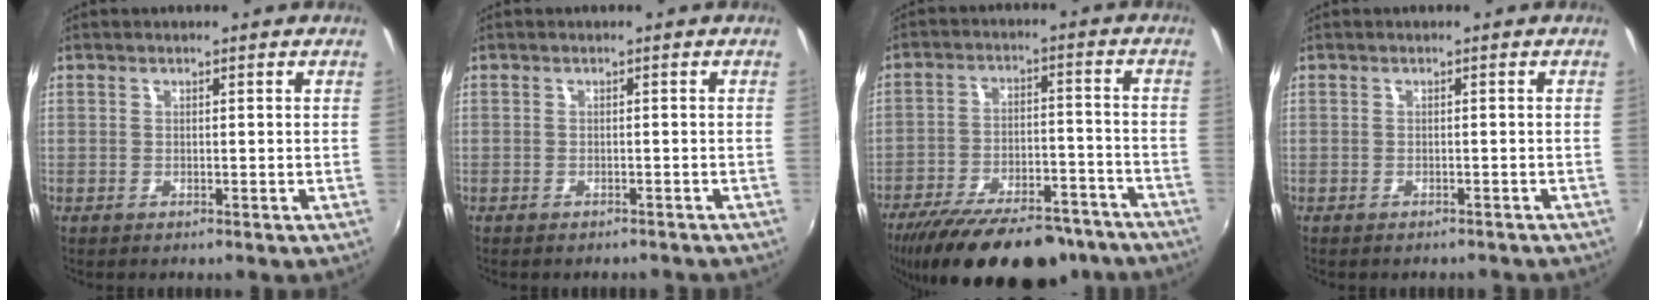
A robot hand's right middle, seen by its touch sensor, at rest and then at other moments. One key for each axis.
{"total": 2.7, "fx": -2.4, "fy": 0.8, "fz": 0.9, "tx": -0.015, "ty": -0.009, "tz": -0.029}
{"total": 24.9, "fx": -20.3, "fy": 8.2, "fz": 11.8, "tx": -0.220, "ty": -0.018, "tz": -0.283}
{"total": 2.4, "fx": -2.2, "fy": 0.7, "fz": 0.8, "tx": -0.014, "ty": -0.009, "tz": -0.026}